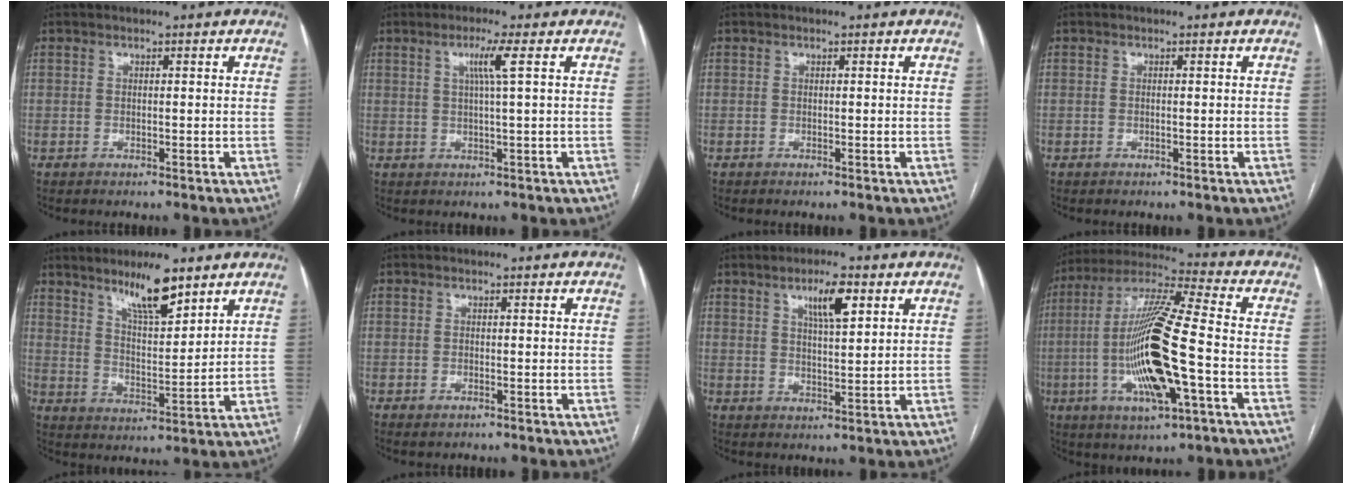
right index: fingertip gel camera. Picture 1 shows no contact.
{"total": 3.6, "force": [1.2, -0.8, 3.3], "torque": [-0.065, 0.000, 0.023]}
{"total": 0.0}
{"total": 0.0}
{"total": 8.9, "force": [6.4, 1.6, 5.9], "torque": [-0.106, -0.006, 0.117]}
{"total": 0.9, "force": [-0.6, 0.4, 0.6], "torque": [-0.012, -0.001, -0.004]}
{"total": 5.9, "force": [3.0, 1.2, 4.9], "torque": [-0.086, 0.002, 0.051]}
{"total": 18.2, "force": [-3.8, 1.9, 17.7], "torque": [-0.358, -0.008, -0.070]}